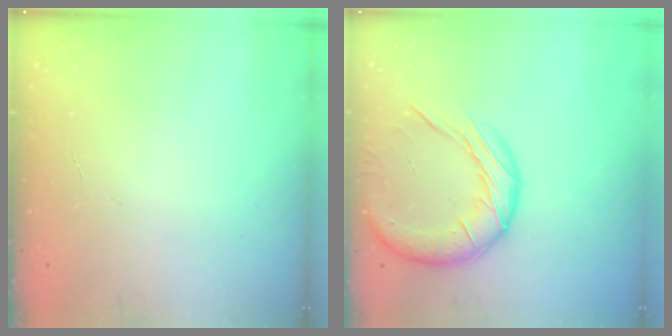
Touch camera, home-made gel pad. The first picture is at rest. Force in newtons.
{"total": 18.5, "press": 18.4, "slide": 1.8}